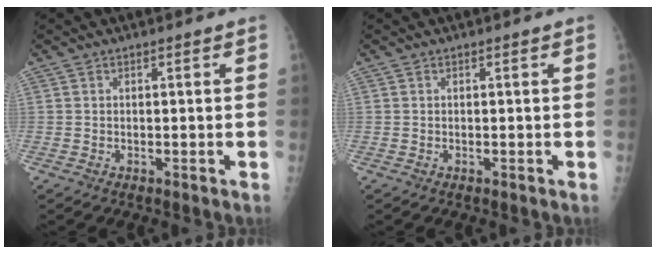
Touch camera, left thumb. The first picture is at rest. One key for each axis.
{"total": 0.0}